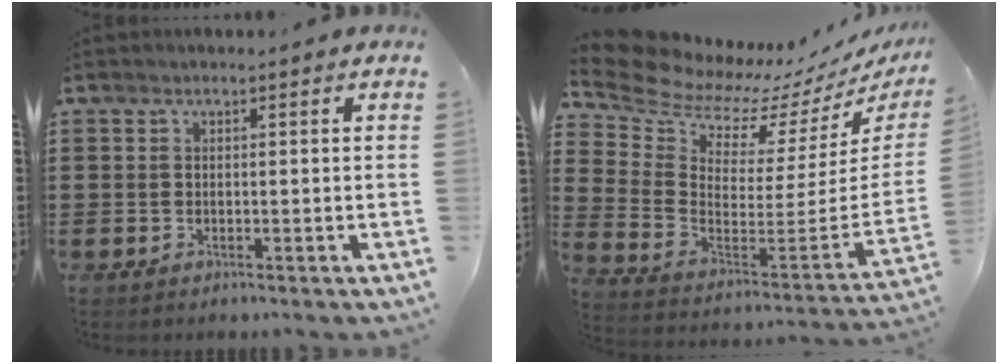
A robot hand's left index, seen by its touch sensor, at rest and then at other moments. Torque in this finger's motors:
{"motor_torque": [2.14, 0.00, 0.19, -0.01]}